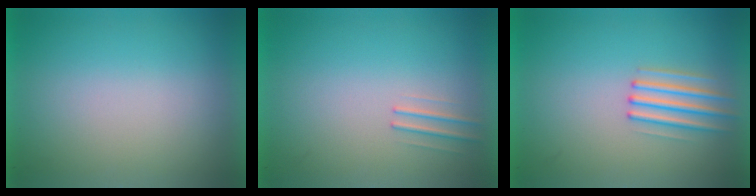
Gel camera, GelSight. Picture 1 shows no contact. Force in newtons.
{"total": 1.0}
{"total": 2.2}